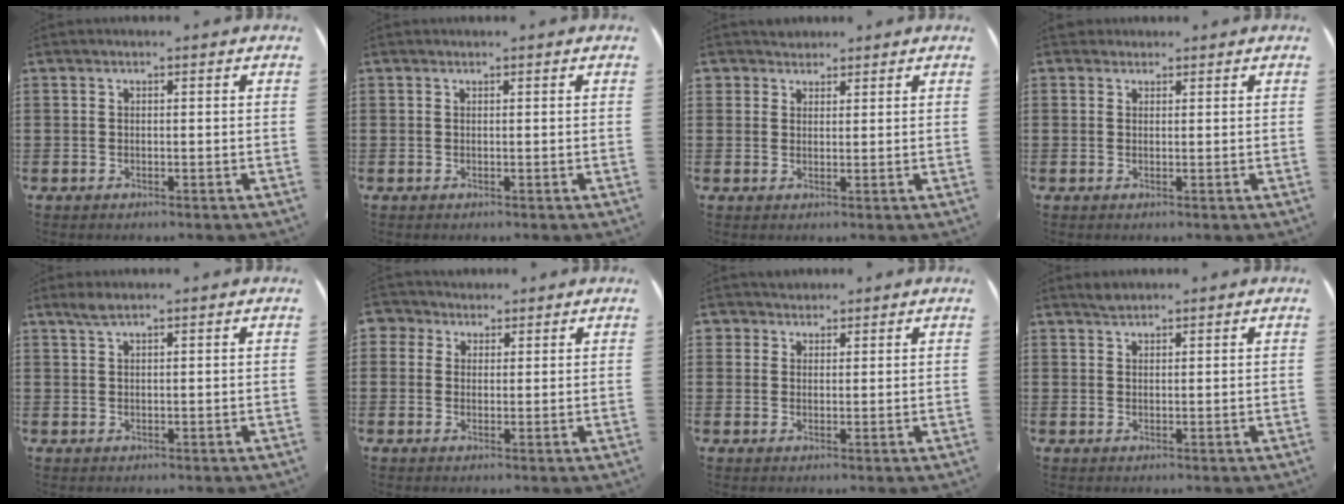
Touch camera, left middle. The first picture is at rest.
{"total": 0.0}
{"total": 2.4, "force": [2.0, 1.3, 0.0], "torque": [0.002, 0.003, 0.037]}
{"total": 1.2, "force": [1.0, 0.7, 0.0], "torque": [-0.004, 0.005, 0.021]}
{"total": 1.7, "force": [1.2, 0.2, 1.3], "torque": [-0.028, 0.002, 0.021]}
{"total": 3.1, "force": [2.0, 2.4, 0.6], "torque": [-0.017, 0.010, 0.035]}
{"total": 2.2, "force": [1.8, 1.3, 0.0], "torque": [-0.007, 0.006, 0.035]}
{"total": 1.2, "force": [1.1, 0.3, 0.3], "torque": [-0.010, 0.001, 0.022]}